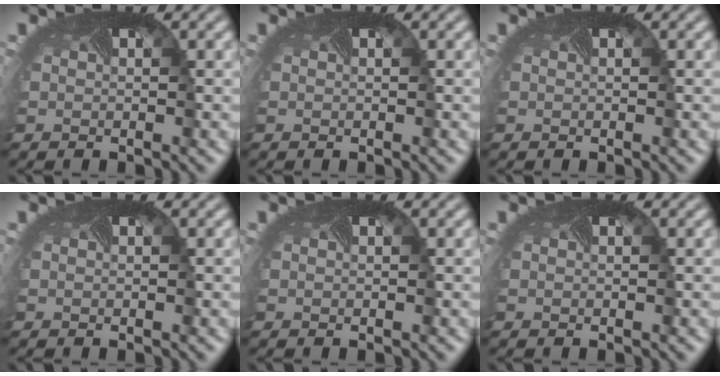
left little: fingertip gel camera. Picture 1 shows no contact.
{"total": 0.0}
{"total": 0.0}
{"total": 0.0}
{"total": 0.0}
{"total": 0.0}